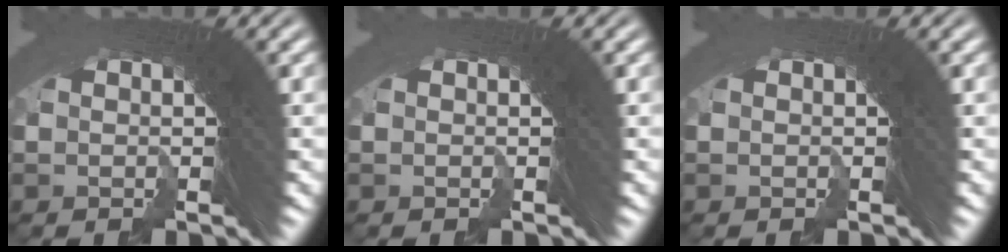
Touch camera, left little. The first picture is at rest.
{"total": 0.0}
{"total": 0.0}